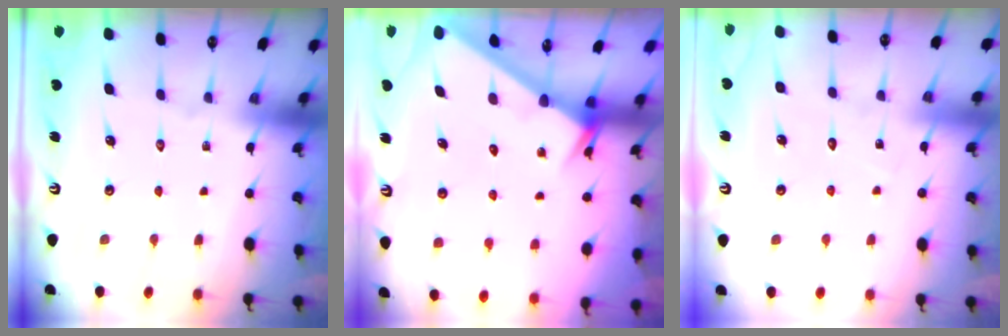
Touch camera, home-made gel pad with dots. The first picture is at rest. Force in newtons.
{"total": 2.5, "press": 2.5, "slide": 0.0}
{"total": 4.7, "press": 4.7, "slide": 0.3}